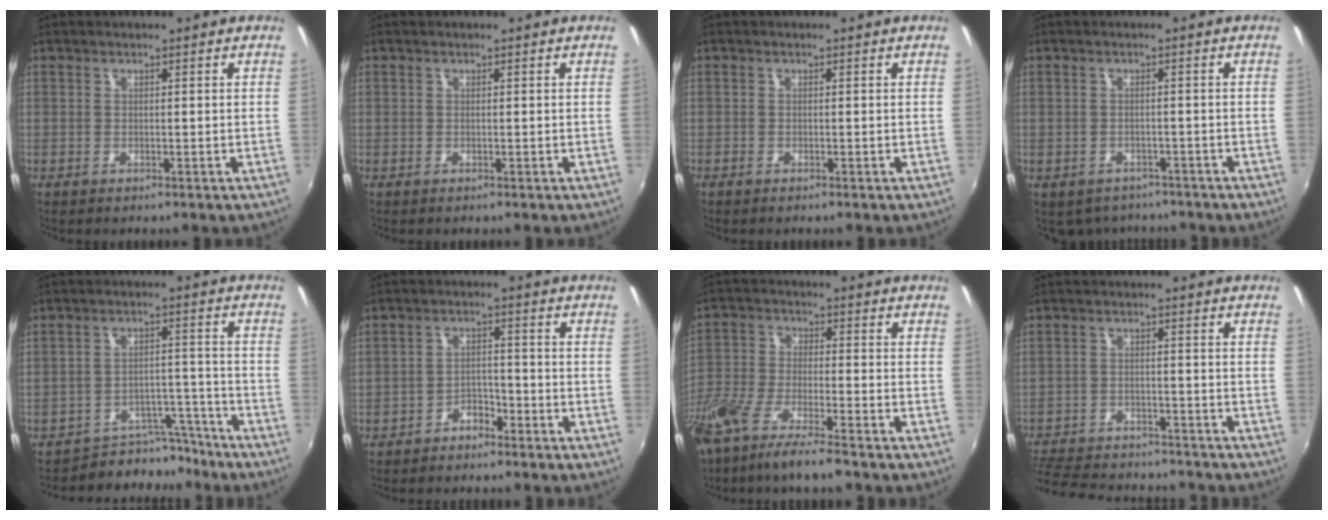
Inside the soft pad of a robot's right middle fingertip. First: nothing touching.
{"total": 0.0}
{"total": 0.5, "force": [-0.5, 0.1, 0.2], "torque": [-0.003, -0.004, -0.012]}
{"total": 5.6, "force": [-4.6, 2.9, 1.4], "torque": [-0.037, -0.014, -0.058]}
{"total": 8.6, "force": [-7.8, 3.4, 0.7], "torque": [-0.012, 0.031, -0.107]}
{"total": 3.4, "force": [-2.8, 1.7, 0.9], "torque": [-0.023, 0.011, -0.043]}
{"total": 13.2, "force": [-10.0, 2.0, 8.3], "torque": [-0.184, -0.036, -0.190]}
{"total": 17.3, "force": [-15.0, 5.2, 6.8], "torque": [-0.159, -0.011, -0.220]}